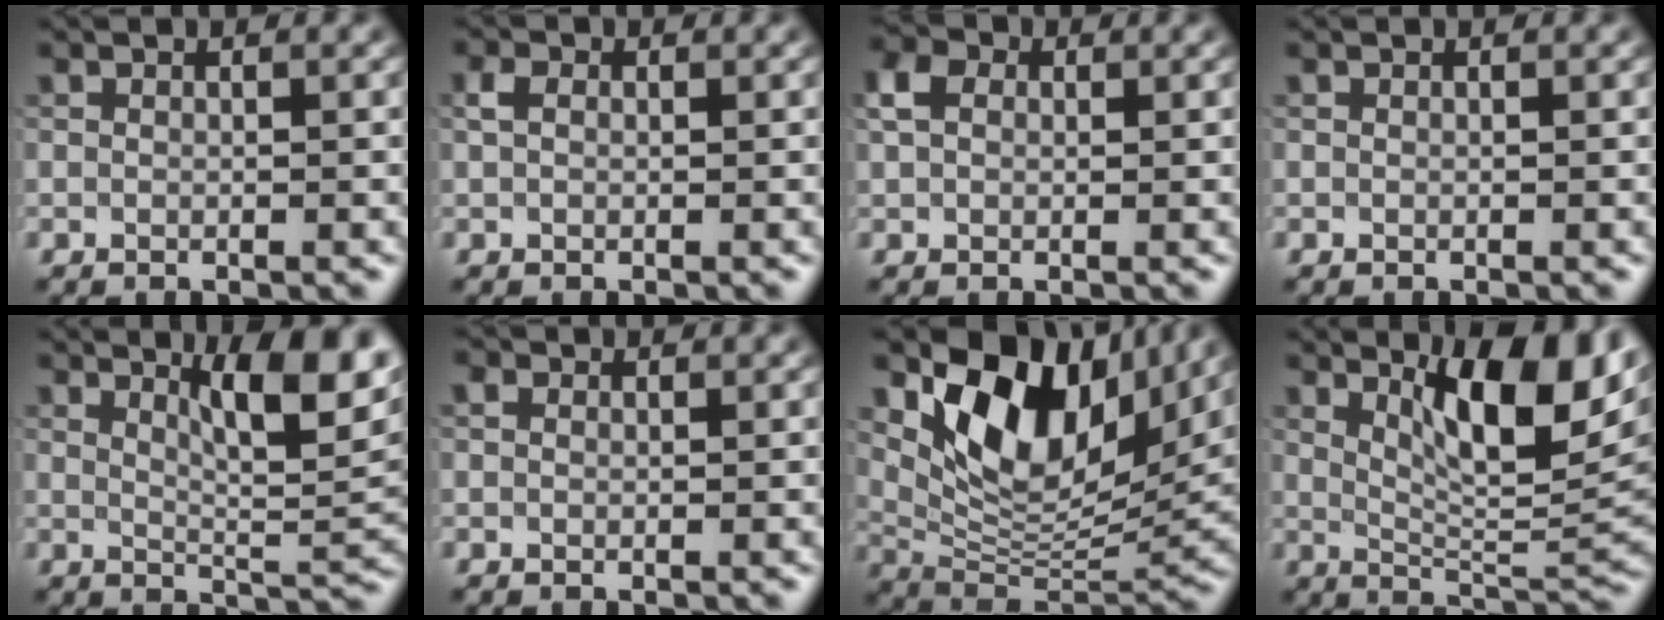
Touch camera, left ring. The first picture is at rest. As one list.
[{"total": 1.4, "force": [0.5, 1.0, 0.8], "torque": [-0.018, 0.007, 0.007]}, {"total": 2.9, "force": [1.0, 2.2, 1.6], "torque": [-0.040, 0.009, 0.012]}, {"total": 0.0}, {"total": 7.3, "force": [3.8, 1.7, 6.0], "torque": [-0.075, -0.001, 0.062]}, {"total": 0.8, "force": [0.5, 0.6, 0.3], "torque": [-0.006, 0.000, 0.003]}, {"total": 10.9, "force": [5.5, 6.2, 7.1], "torque": [-0.120, -0.010, 0.105]}, {"total": 9.8, "force": [4.0, 2.9, 8.4], "torque": [-0.135, -0.002, 0.072]}]